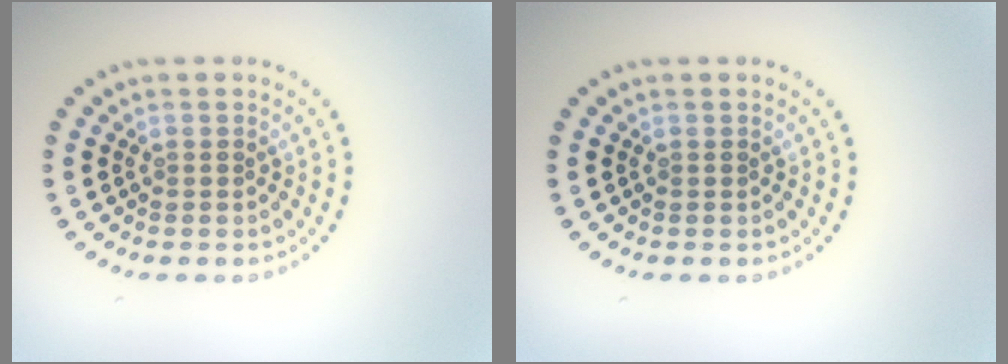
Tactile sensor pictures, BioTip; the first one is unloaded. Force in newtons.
{"total": 0.0}